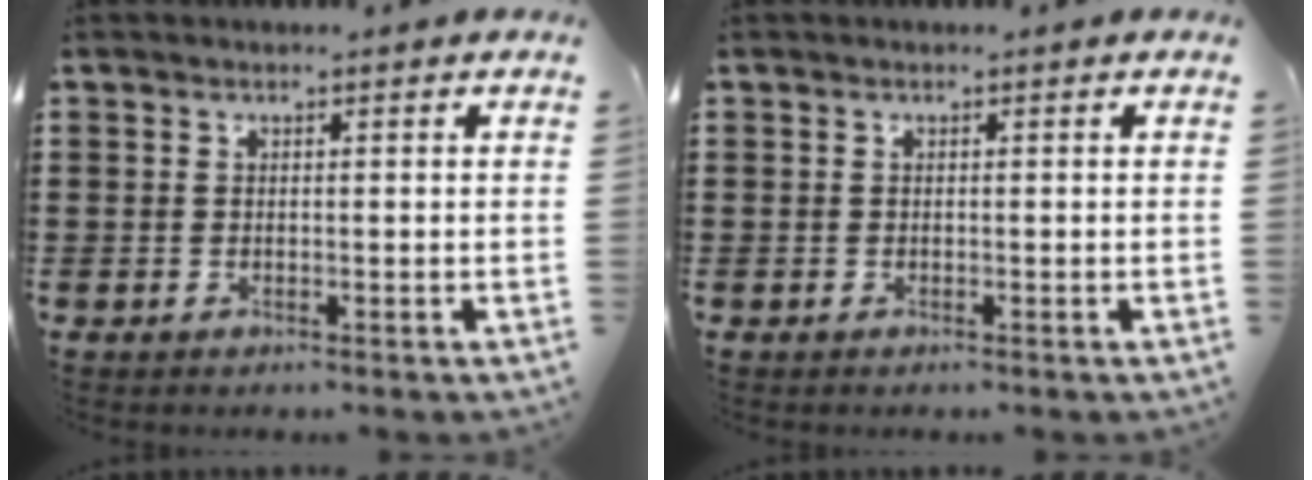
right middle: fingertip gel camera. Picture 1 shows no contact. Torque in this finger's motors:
{"motor_torque": [-0.73, -0.45, 0.04, 0.01]}